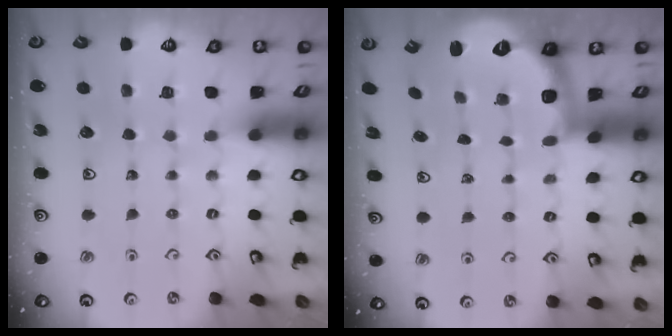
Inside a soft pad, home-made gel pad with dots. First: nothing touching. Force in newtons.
{"total": 2.7, "press": 1.6, "slide": 2.1}